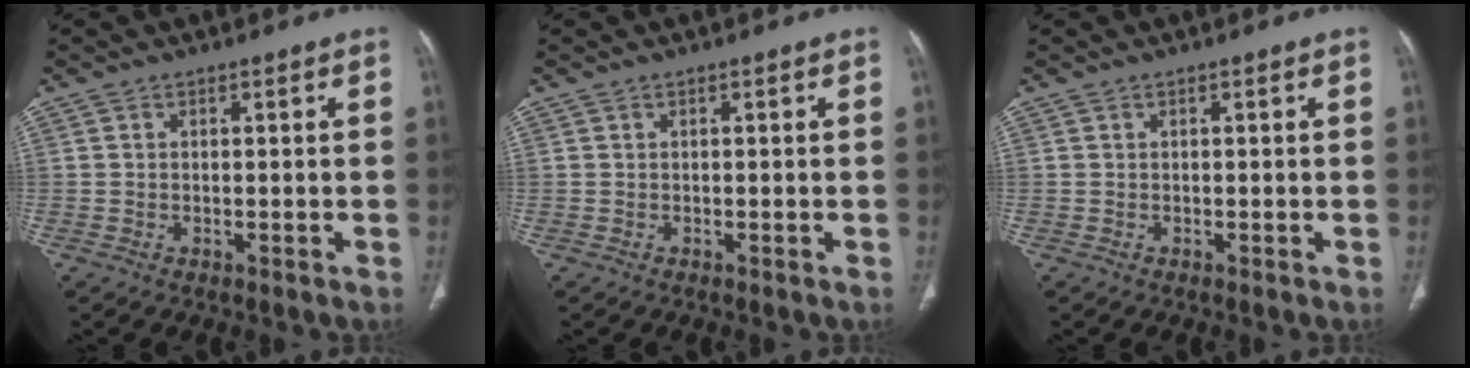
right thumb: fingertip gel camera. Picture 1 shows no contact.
{"total": 0.0}
{"total": 0.0}